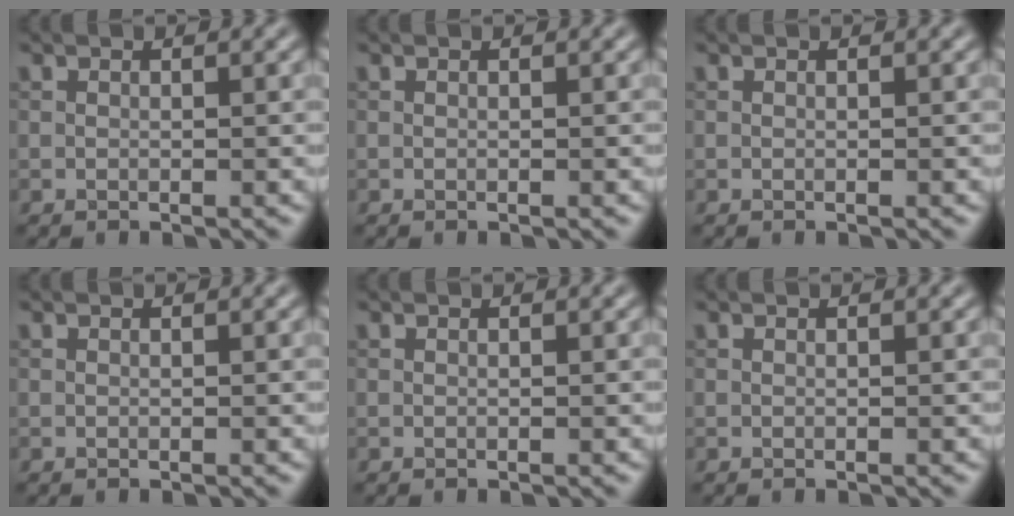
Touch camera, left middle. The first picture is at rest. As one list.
[{"total": 0.0}, {"total": 0.0}, {"total": 0.0}, {"total": 0.0}, {"total": 0.0}]